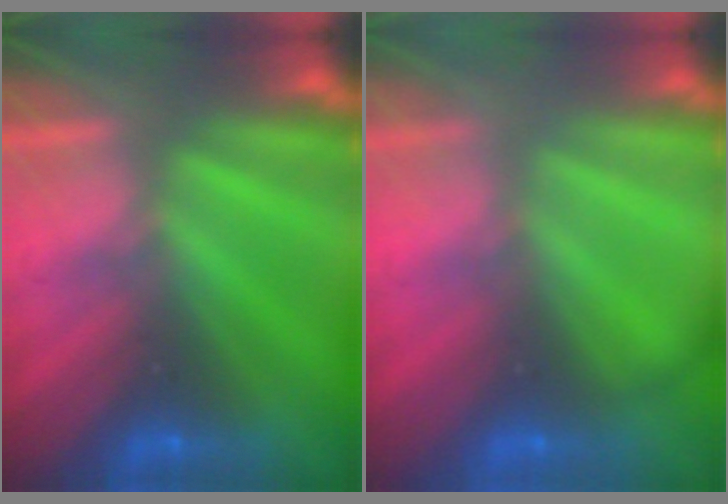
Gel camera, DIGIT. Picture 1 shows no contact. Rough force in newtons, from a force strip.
{"total": 2.2}